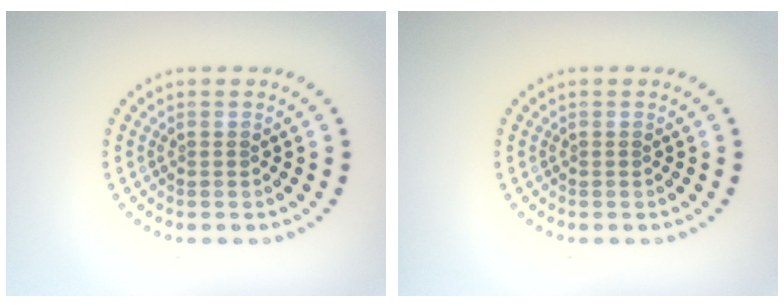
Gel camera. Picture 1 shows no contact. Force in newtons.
{"total": 0.0}